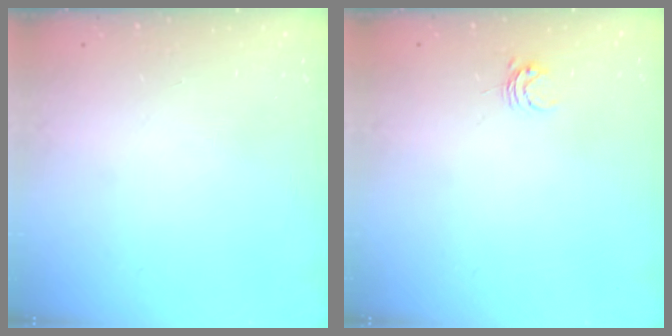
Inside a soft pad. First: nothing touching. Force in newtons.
{"total": 3.7, "press": 3.7, "slide": 0.5}